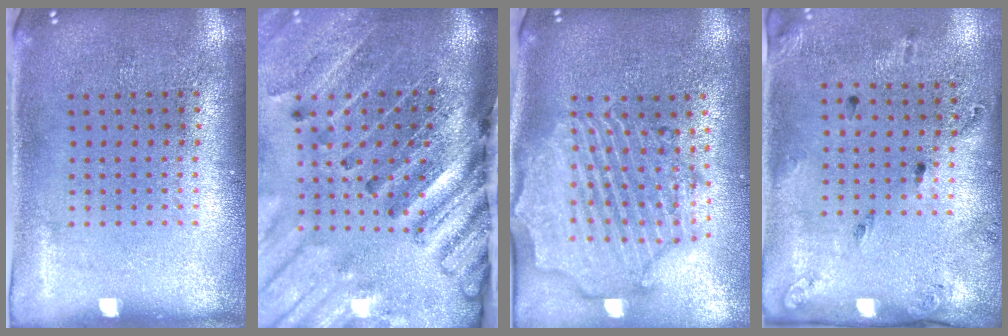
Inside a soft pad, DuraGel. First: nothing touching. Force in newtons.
{"total": 4.7, "press": 3.3, "slide": 3.3}
{"total": 2.9, "press": 2.6, "slide": 1.3}
{"total": 1.8, "press": 1.0, "slide": 1.5}